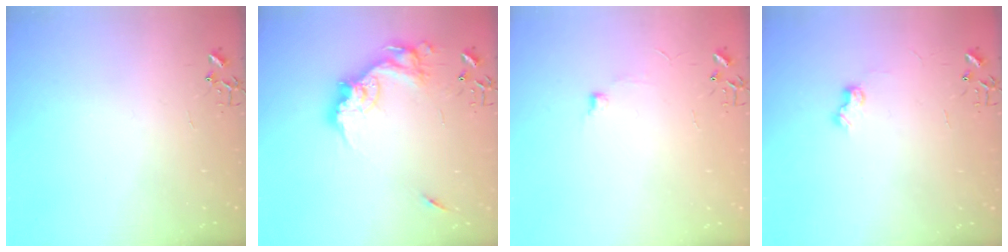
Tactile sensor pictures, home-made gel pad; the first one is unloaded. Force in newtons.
{"total": 17.5, "press": 17.4, "slide": 1.9}
{"total": 5.6, "press": 5.6, "slide": 0.7}
{"total": 7.2, "press": 7.2, "slide": 0.6}